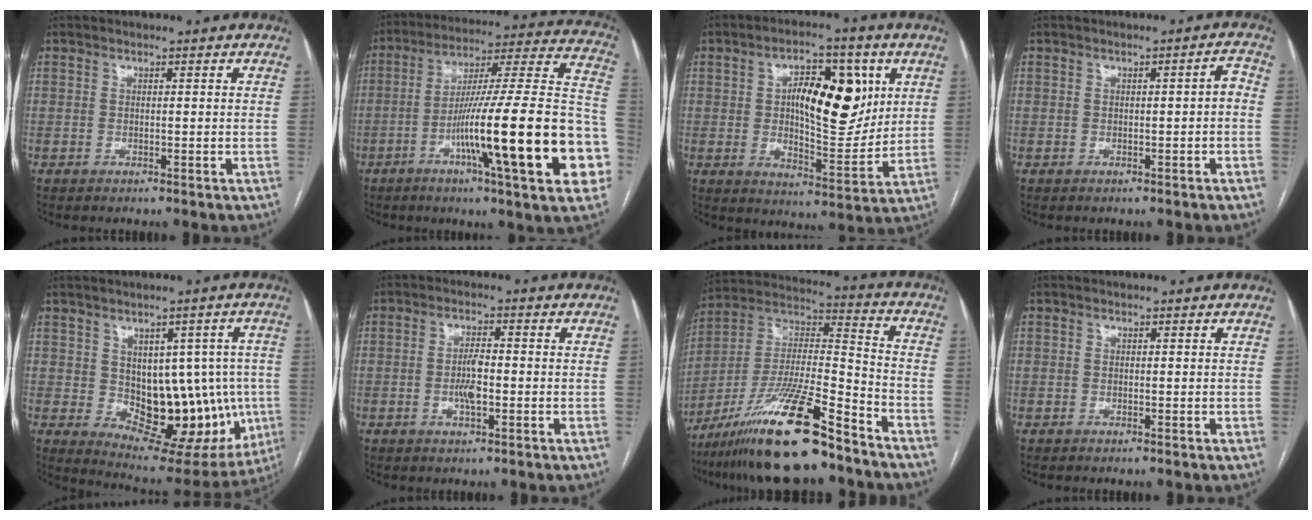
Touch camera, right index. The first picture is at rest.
{"total": 28.0, "force": [-8.4, 1.7, 26.6], "torque": [-0.325, -0.001, -0.136]}
{"total": 14.2, "force": [3.6, 5.8, 12.5], "torque": [-0.189, 0.015, 0.062]}
{"total": 1.9, "force": [-0.3, 0.4, 1.8], "torque": [-0.018, 0.005, -0.006]}
{"total": 16.2, "force": [-1.5, 9.3, 13.2], "torque": [-0.154, 0.014, 0.009]}
{"total": 4.0, "force": [-0.8, 1.1, 3.7], "torque": [-0.073, 0.000, -0.013]}
{"total": 20.1, "force": [-14.7, 2.0, 13.6], "torque": [-0.279, -0.023, -0.266]}
{"total": 0.0}